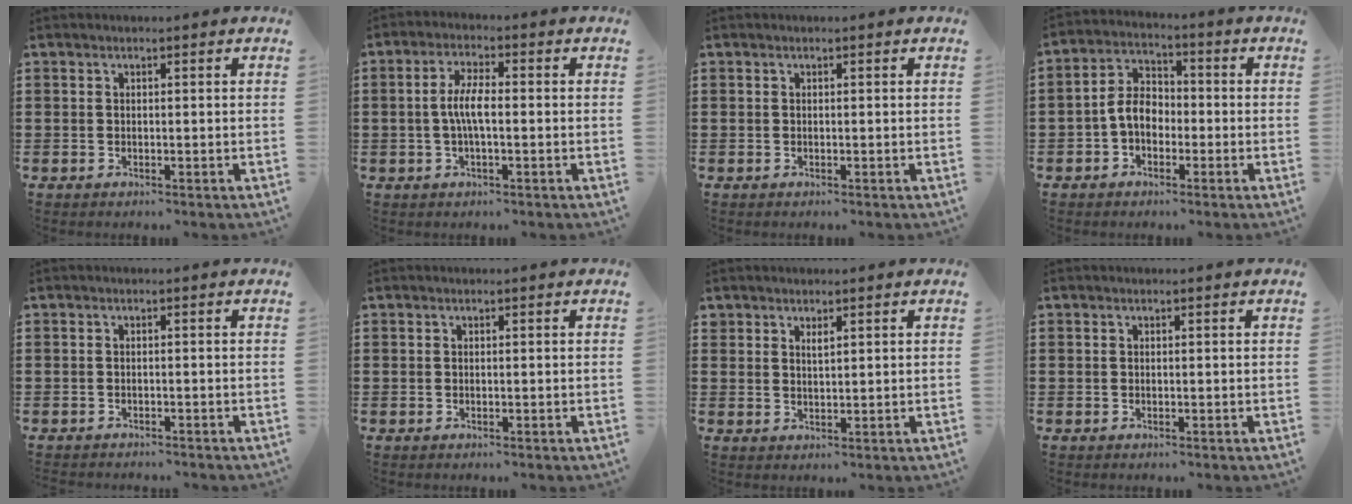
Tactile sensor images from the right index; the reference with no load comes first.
{"total": 4.6, "force": [-0.5, 1.2, 4.4], "torque": [-0.092, 0.000, -0.016]}
{"total": 0.0}
{"total": 5.7, "force": [-1.5, 3.9, 3.8], "torque": [-0.096, 0.009, -0.036]}
{"total": 1.0, "force": [-1.0, 0.0, -0.1], "torque": [0.000, 0.000, -0.021]}
{"total": 0.0}
{"total": 1.4, "force": [1.1, 0.5, 0.7], "torque": [-0.015, 0.003, 0.020]}
{"total": 0.0}